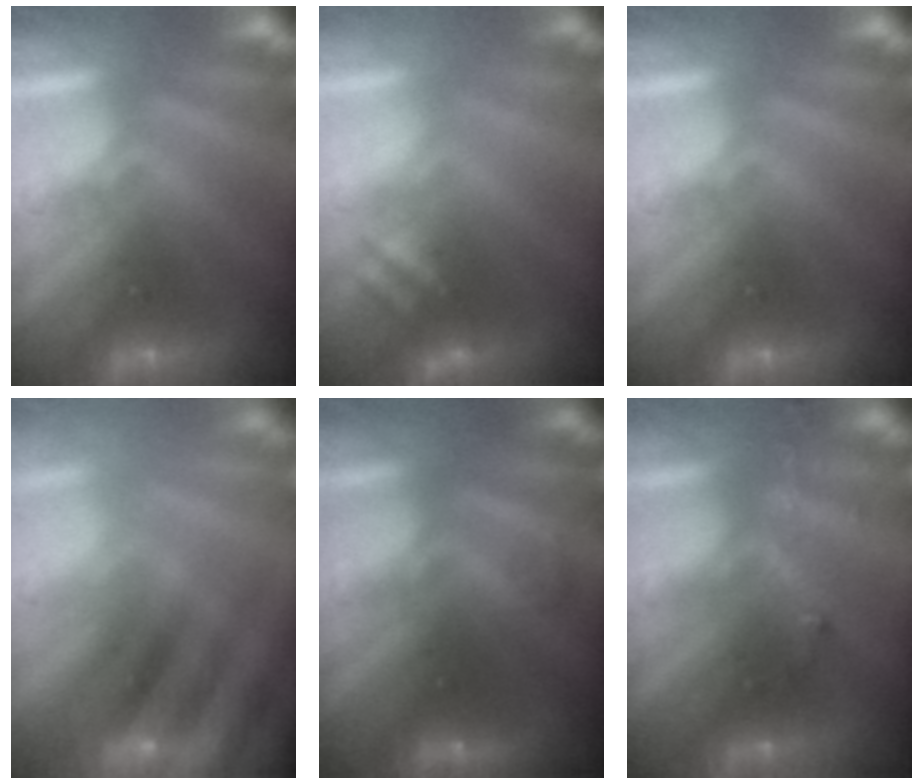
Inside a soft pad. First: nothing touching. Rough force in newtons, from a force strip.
{"total": 2.6}
{"total": 0.0}
{"total": 5.9}
{"total": 1.7}
{"total": 3.0}